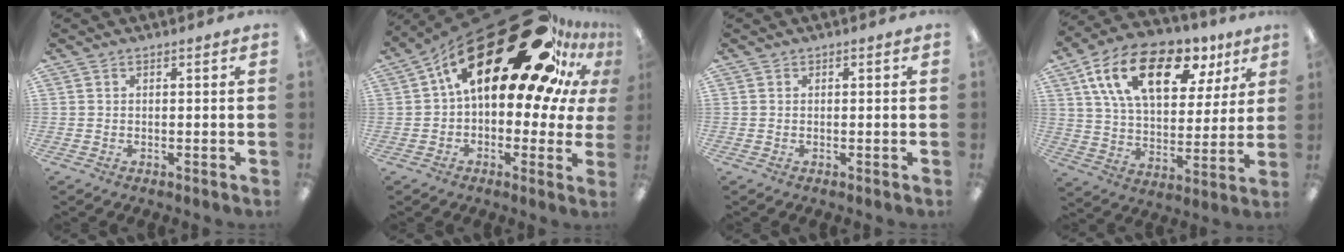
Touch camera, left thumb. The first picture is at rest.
{"total": 33.5, "force": [16.6, 16.3, 24.1], "torque": [-0.342, -0.113, 0.308]}
{"total": 0.0}
{"total": 20.9, "force": [11.0, 11.1, 14.0], "torque": [-0.239, -0.032, 0.188]}